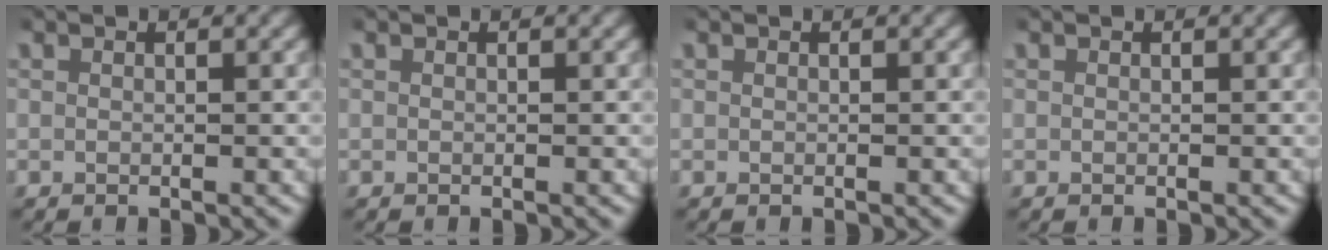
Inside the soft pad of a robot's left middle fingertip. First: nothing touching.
{"total": 0.0}
{"total": 0.0}
{"total": 0.0}